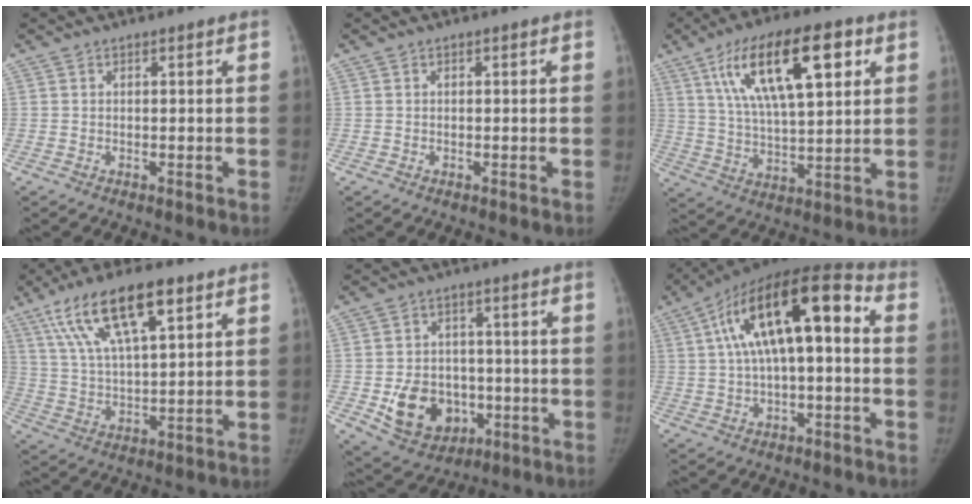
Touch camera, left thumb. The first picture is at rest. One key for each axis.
{"total": 0.0}
{"total": 19.5, "fx": 8.0, "fy": 7.2, "fz": 16.3, "tx": -0.261, "ty": -0.009, "tz": 0.139}
{"total": 16.6, "fx": 8.7, "fy": 5.5, "fz": 13.1, "tx": -0.228, "ty": -0.011, "tz": 0.160}
{"total": 12.8, "fx": -3.5, "fy": 10.1, "fz": 7.0, "tx": -0.077, "ty": 0.013, "tz": -0.041}
{"total": 18.5, "fx": 2.5, "fy": 7.1, "fz": 16.9, "tx": -0.282, "ty": 0.053, "tz": 0.034}